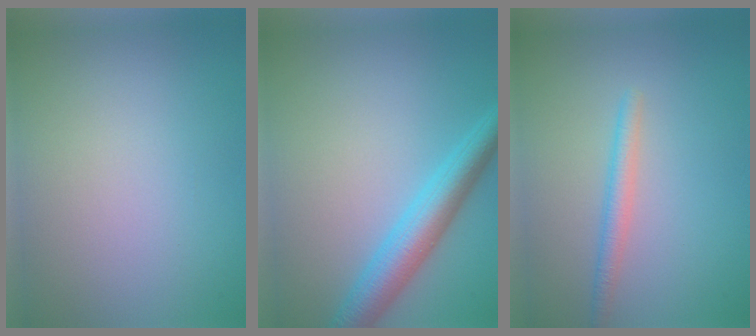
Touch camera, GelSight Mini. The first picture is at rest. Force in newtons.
{"total": 4.8, "press": 4.8, "slide": 0.1}
{"total": 1.8, "press": 1.8, "slide": 0.1}